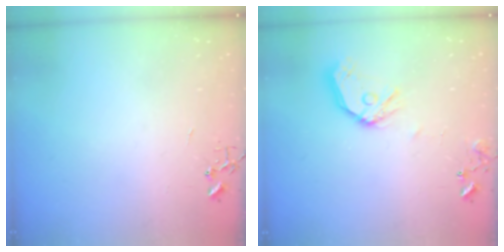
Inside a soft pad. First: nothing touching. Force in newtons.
{"total": 12.8, "press": 12.7, "slide": 1.8}